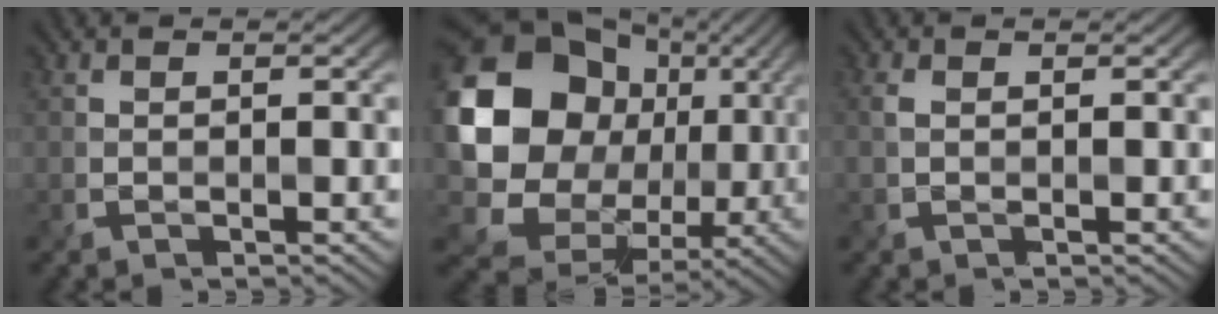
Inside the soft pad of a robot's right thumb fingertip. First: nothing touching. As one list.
[{"total": 18.2, "force": [2.5, 15.5, 9.2], "torque": [-0.220, -0.007, 0.045]}, {"total": 1.1, "force": [0.2, 0.7, 0.9], "torque": [-0.028, 0.000, 0.006]}]